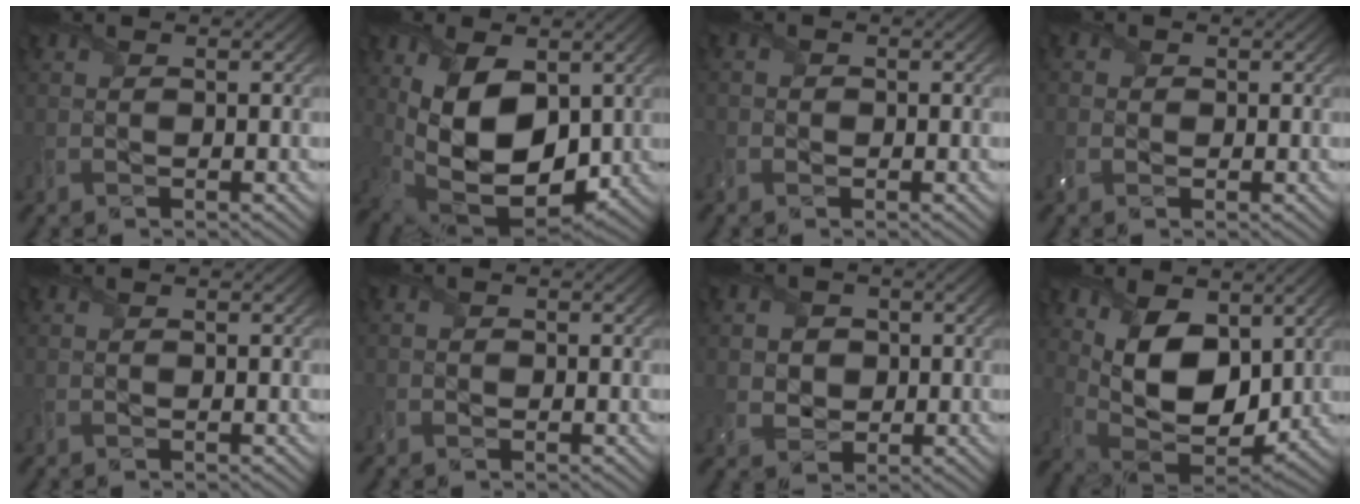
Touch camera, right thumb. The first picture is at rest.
{"total": 13.2, "force": [1.7, 8.0, 10.3], "torque": [-0.211, -0.019, 0.037]}
{"total": 1.5, "force": [-0.8, 1.2, 0.2], "torque": [-0.002, -0.002, -0.016]}
{"total": 1.8, "force": [-0.1, 1.8, 0.5], "torque": [-0.015, 0.003, -0.006]}
{"total": 0.0}
{"total": 1.0, "force": [-0.5, 0.9, 0.1], "torque": [0.001, -0.006, -0.009]}
{"total": 3.8, "force": [0.7, 3.4, 1.4], "torque": [-0.047, -0.003, 0.002]}
{"total": 11.6, "force": [3.7, 6.9, 8.5], "torque": [-0.186, -0.014, 0.069]}